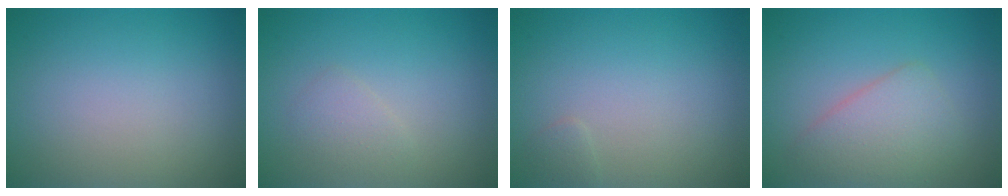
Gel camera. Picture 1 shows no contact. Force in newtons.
{"total": 1.3, "press": 1.3, "slide": 0.0}
{"total": 0.6, "press": 0.6, "slide": 0.1}
{"total": 3.4, "press": 3.4, "slide": 0.0}